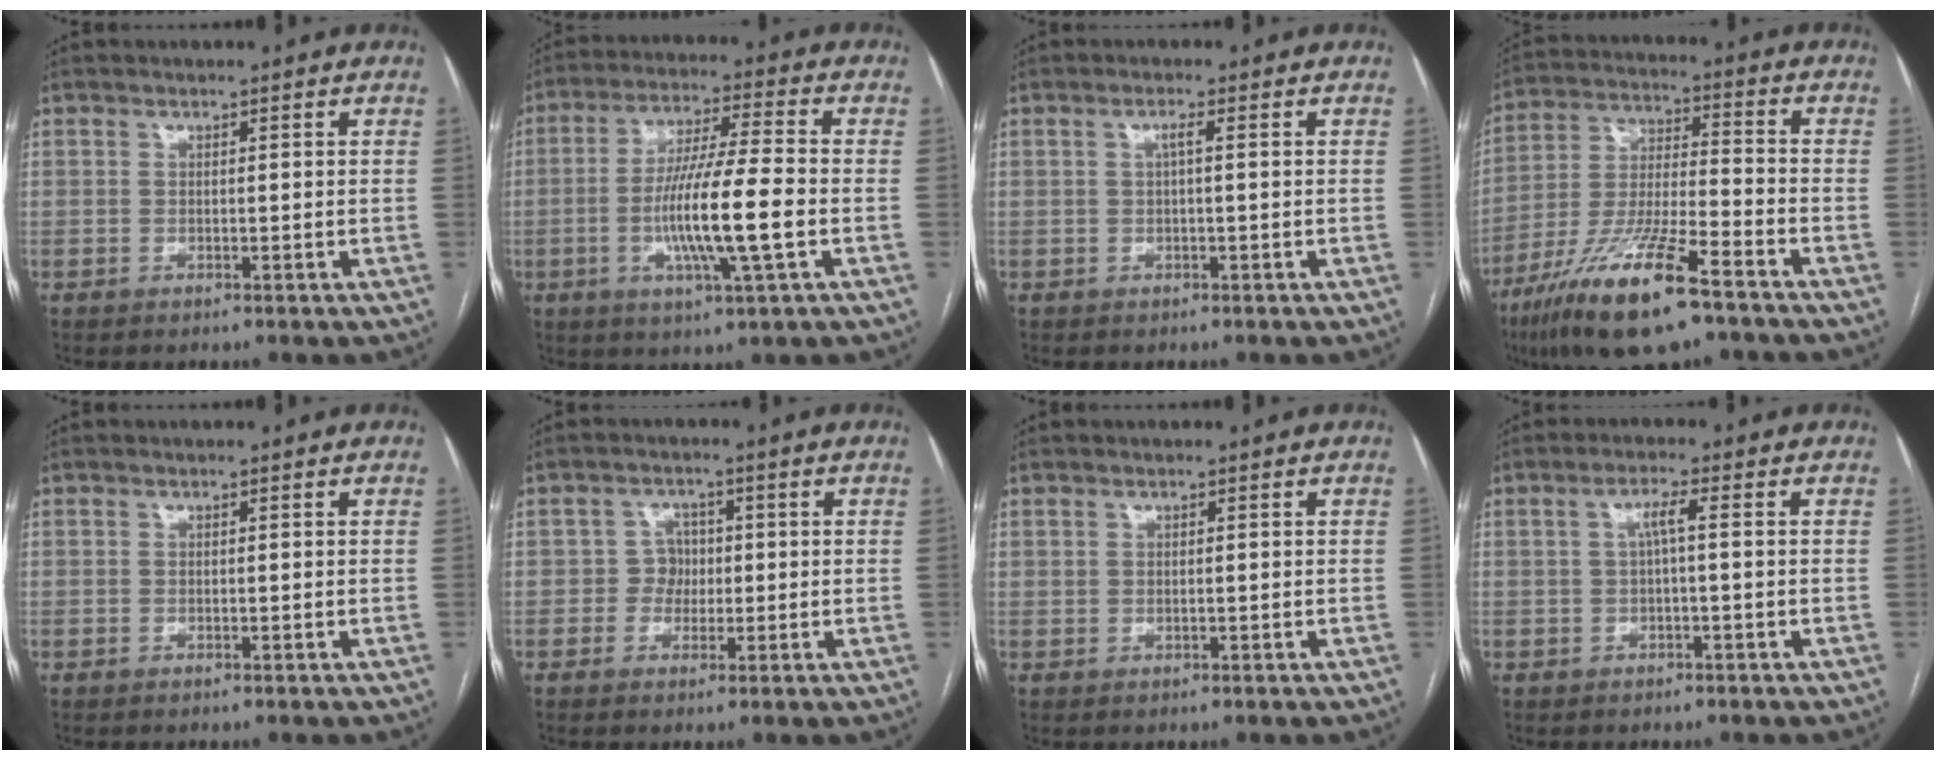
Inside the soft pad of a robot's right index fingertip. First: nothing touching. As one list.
[{"total": 12.3, "force": [-2.7, 0.3, 12.0], "torque": [-0.225, -0.008, -0.055]}, {"total": 1.4, "force": [0.2, 0.0, 1.4], "torque": [-0.025, 0.004, 0.003]}, {"total": 16.9, "force": [-10.7, 2.4, 12.9], "torque": [-0.265, -0.031, -0.194]}, {"total": 0.0}, {"total": 3.0, "force": [-0.2, 2.9, 0.8], "torque": [-0.001, 0.011, -0.005]}, {"total": 0.0}, {"total": 2.7, "force": [0.2, 0.2, 2.6], "torque": [-0.047, 0.009, 0.005]}]